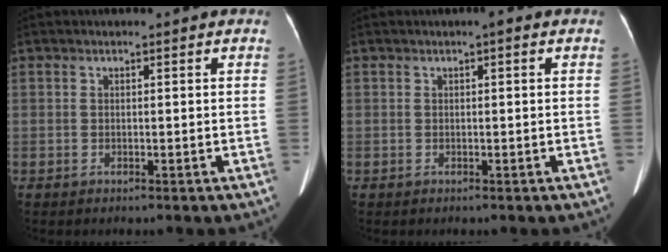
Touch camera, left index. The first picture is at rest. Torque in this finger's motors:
{"motor_torque": [0.17, -0.19, -0.12, -0.03]}